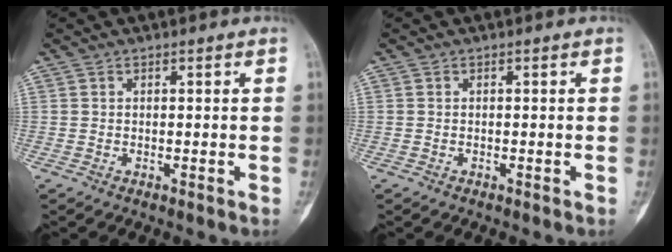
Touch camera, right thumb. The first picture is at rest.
{"total": 0.0}